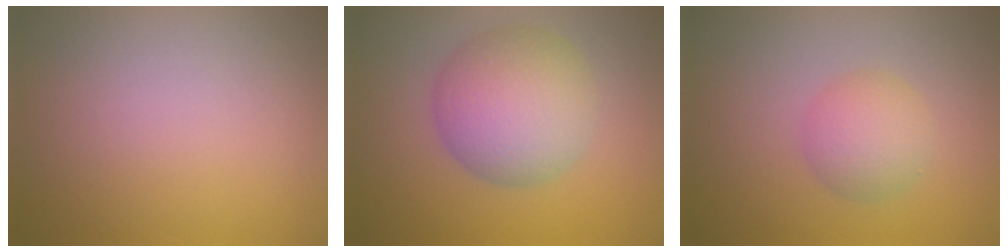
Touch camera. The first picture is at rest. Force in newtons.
{"total": 7.4, "press": 7.4, "slide": 0.1}
{"total": 3.2, "press": 3.2, "slide": 0.0}